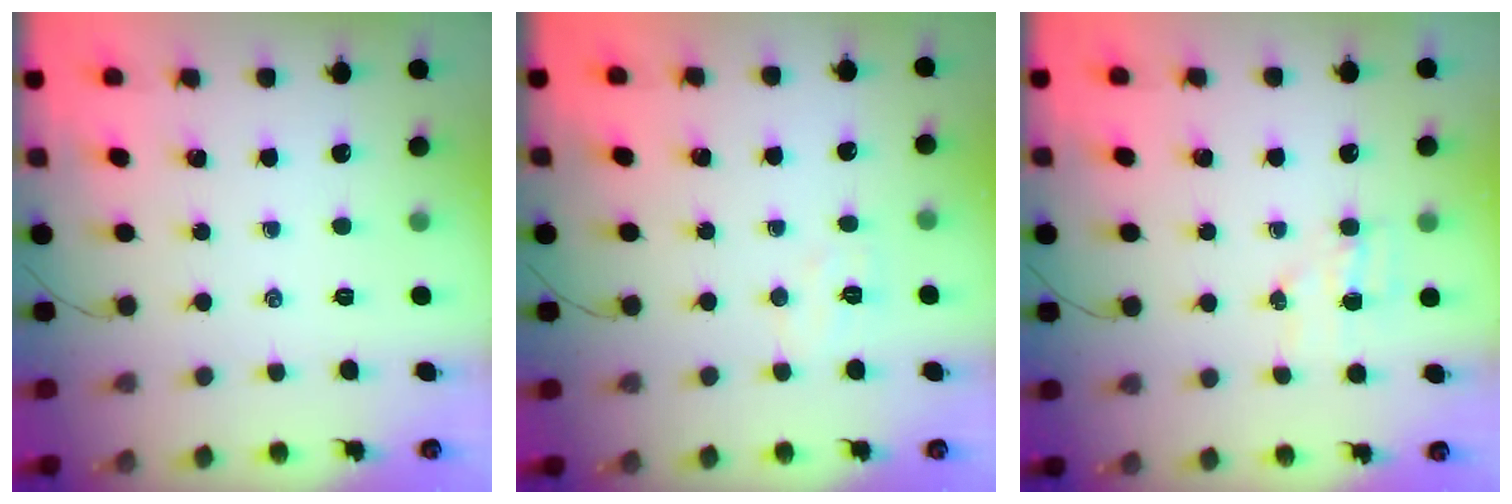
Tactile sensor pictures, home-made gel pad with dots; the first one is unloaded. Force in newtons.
{"total": 4.0, "press": 3.9, "slide": 0.8}
{"total": 5.6, "press": 5.5, "slide": 1.2}